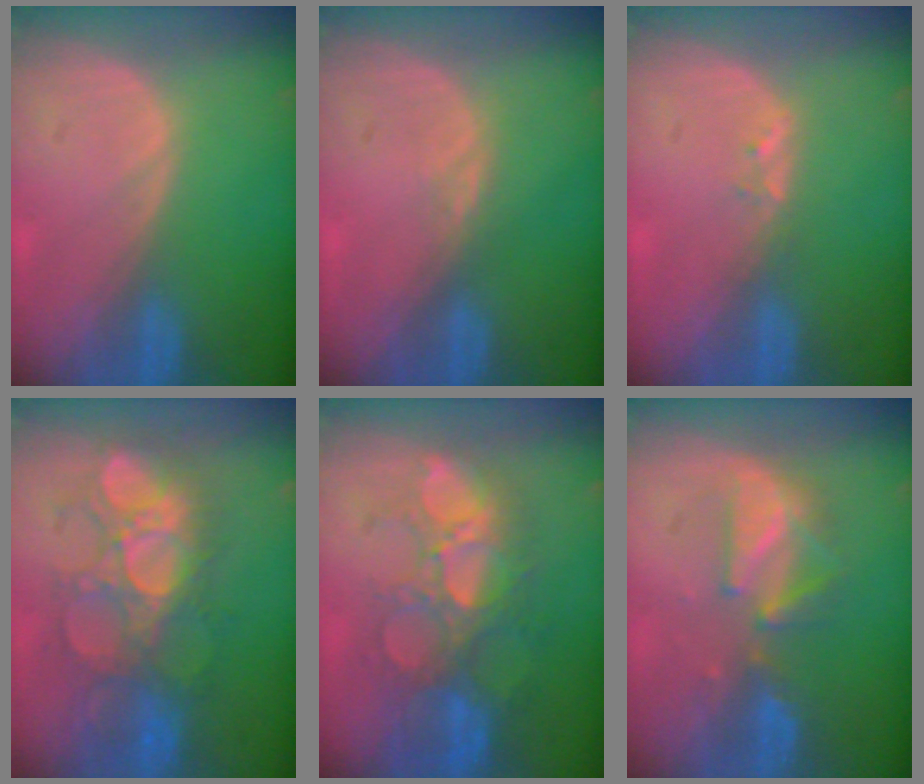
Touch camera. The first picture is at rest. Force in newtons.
{"total": 1.1, "press": 1.0, "slide": 0.5}
{"total": 1.4, "press": 1.3, "slide": 0.7}
{"total": 9.6, "press": 9.6, "slide": 0.1}
{"total": 11.0, "press": 9.5, "slide": 5.5}
{"total": 5.7, "press": 5.7, "slide": 0.6}